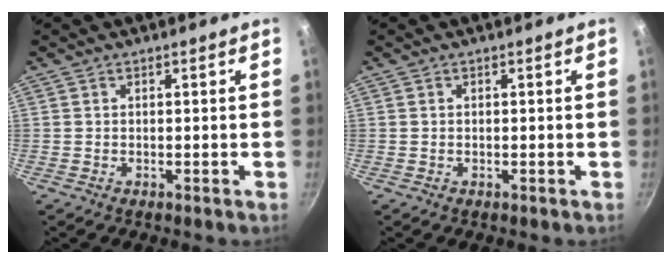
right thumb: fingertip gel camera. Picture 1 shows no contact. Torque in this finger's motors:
{"motor_torque": [0.53, 0.42, -0.50, 0.24, -0.03]}